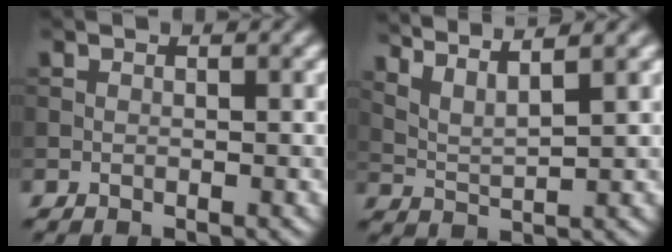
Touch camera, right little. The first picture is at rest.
{"total": 5.8, "force": [4.6, 1.2, 3.3], "torque": [-0.056, 0.018, 0.064]}